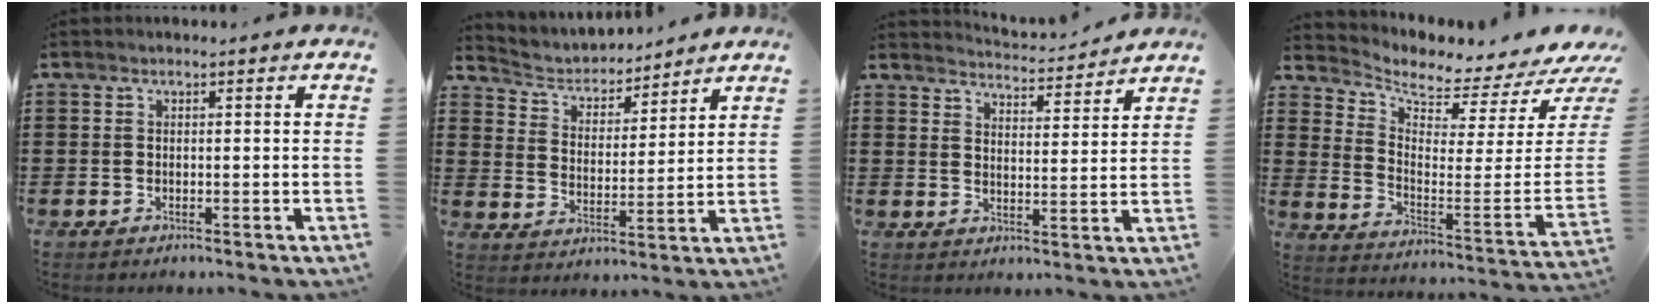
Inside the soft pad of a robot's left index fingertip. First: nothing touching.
{"total": 4.0, "force": [3.9, 0.9, 0.1], "torque": [-0.028, -0.029, 0.064]}
{"total": 3.9, "force": [3.9, -0.6, 0.3], "torque": [-0.015, -0.035, 0.064]}
{"total": 3.0, "force": [2.8, 0.4, 0.9], "torque": [-0.034, -0.052, 0.042]}